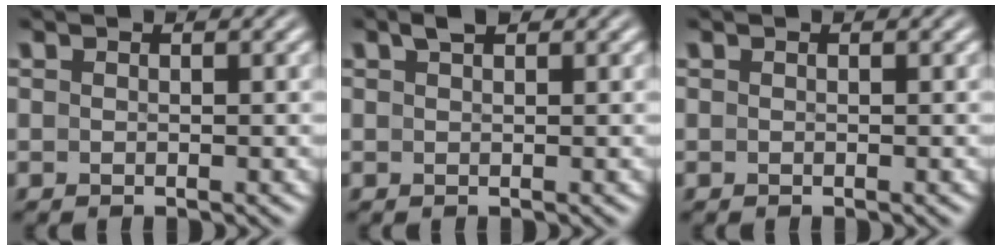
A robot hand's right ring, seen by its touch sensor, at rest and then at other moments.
{"total": 1.1, "force": [1.0, -0.1, 0.6], "torque": [-0.007, 0.004, 0.020]}
{"total": 0.0}